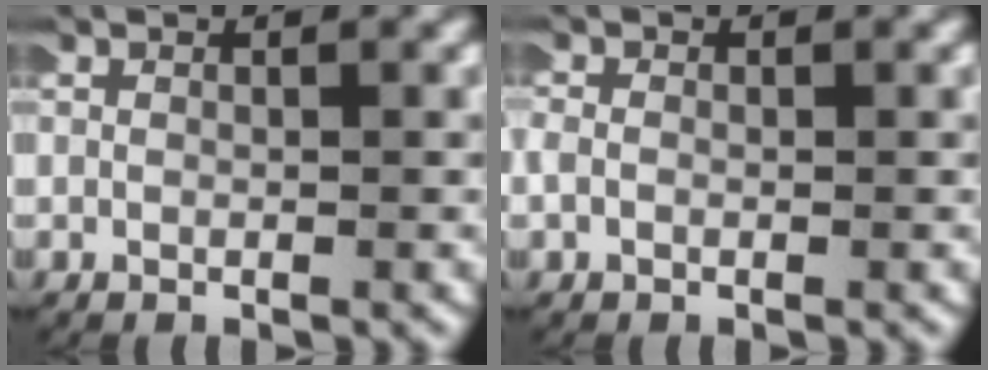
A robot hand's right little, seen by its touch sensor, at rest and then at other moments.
{"total": 1.5, "force": [-0.1, 1.3, 0.8], "torque": [-0.025, 0.000, -0.003]}